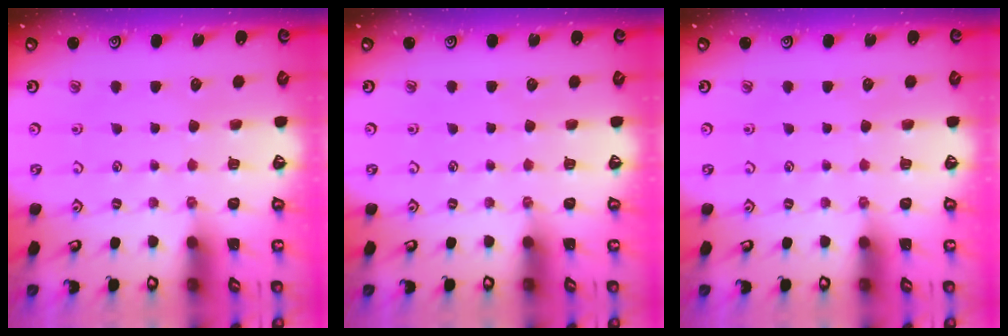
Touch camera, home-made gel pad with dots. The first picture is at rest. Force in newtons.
{"total": 0.0}
{"total": 0.0}